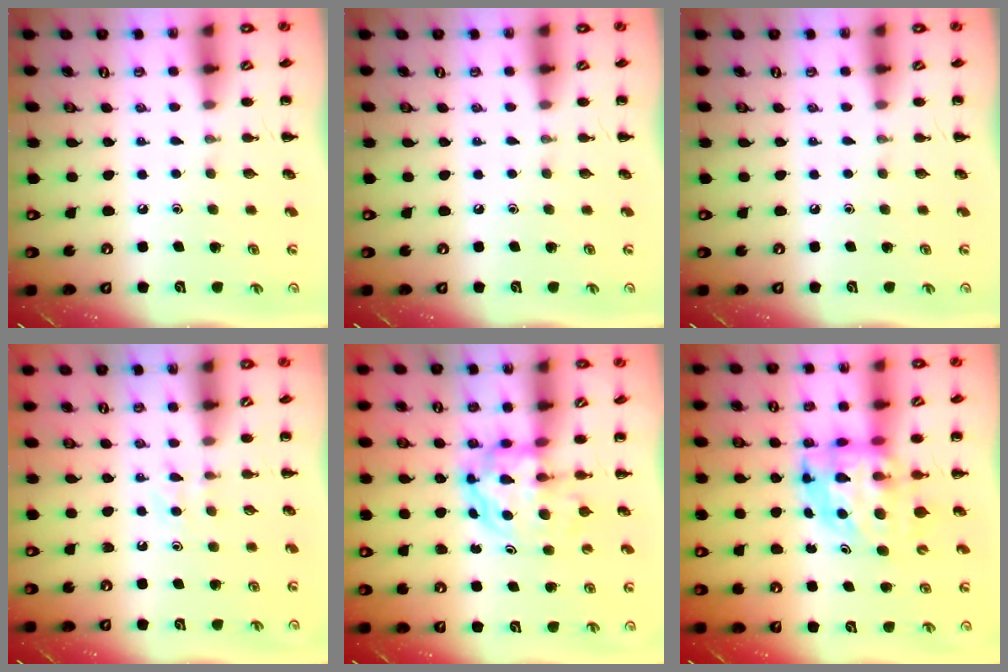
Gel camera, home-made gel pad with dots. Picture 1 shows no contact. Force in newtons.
{"total": 0.0}
{"total": 0.0}
{"total": 3.4, "press": 3.2, "slide": 1.2}
{"total": 5.0, "press": 4.9, "slide": 1.2}
{"total": 6.4, "press": 6.1, "slide": 1.8}